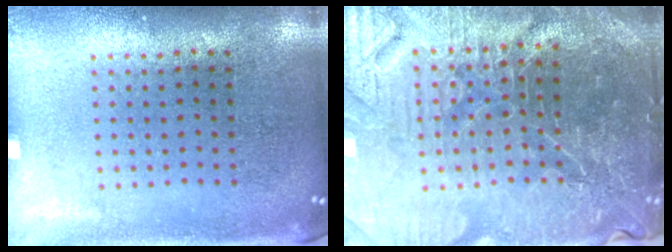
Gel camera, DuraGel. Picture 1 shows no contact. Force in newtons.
{"total": 5.9, "press": 5.4, "slide": 2.2}